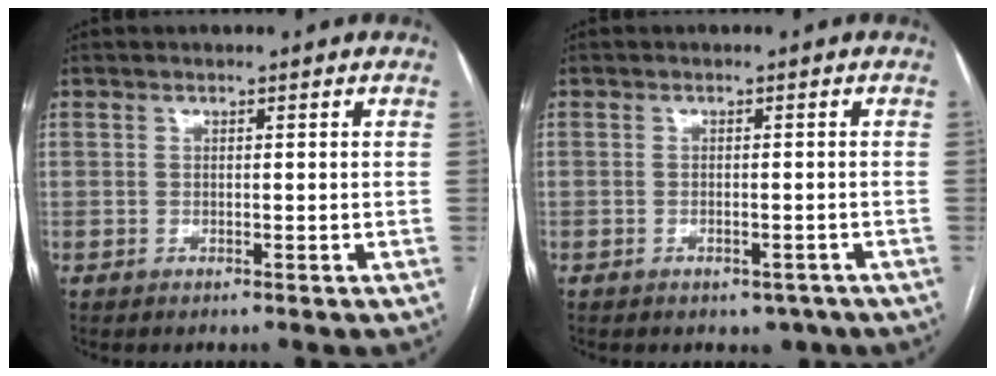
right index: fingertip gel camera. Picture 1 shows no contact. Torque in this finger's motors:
{"motor_torque": [0.46, -0.17, 0.06, 0.01]}